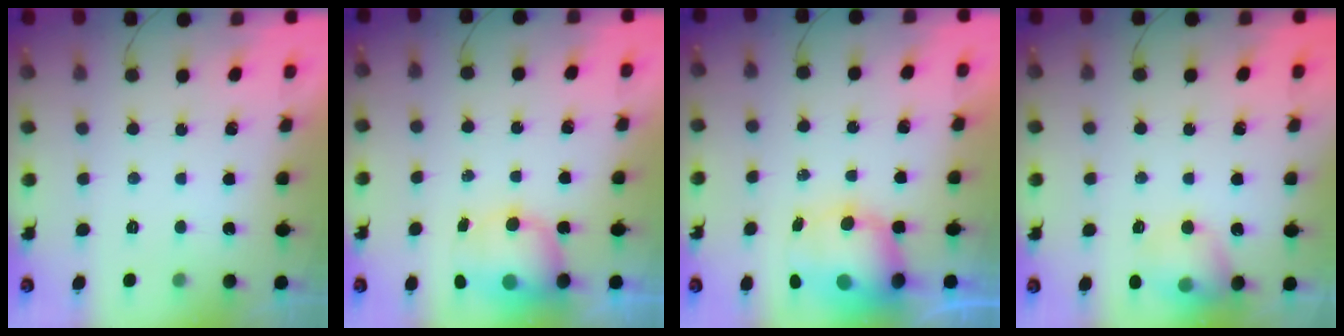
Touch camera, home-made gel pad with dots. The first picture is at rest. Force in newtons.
{"total": 12.7, "press": 10.7, "slide": 6.9}
{"total": 9.3, "press": 9.0, "slide": 2.5}
{"total": 11.3, "press": 11.2, "slide": 1.7}